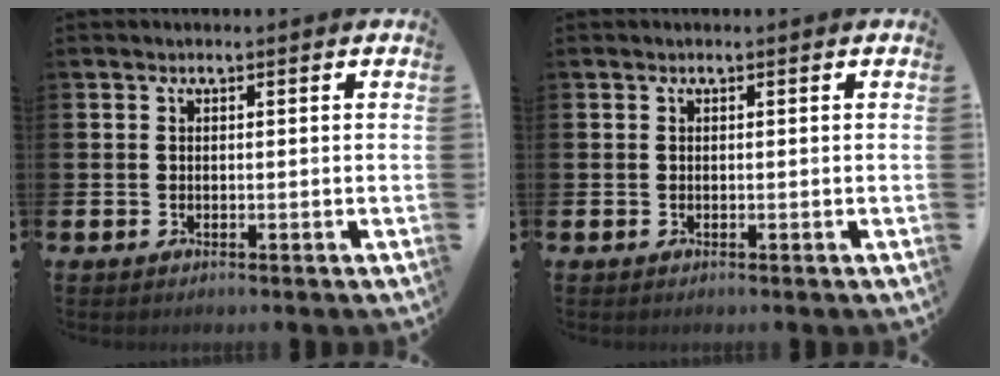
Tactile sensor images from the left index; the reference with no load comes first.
{"total": 0.0}